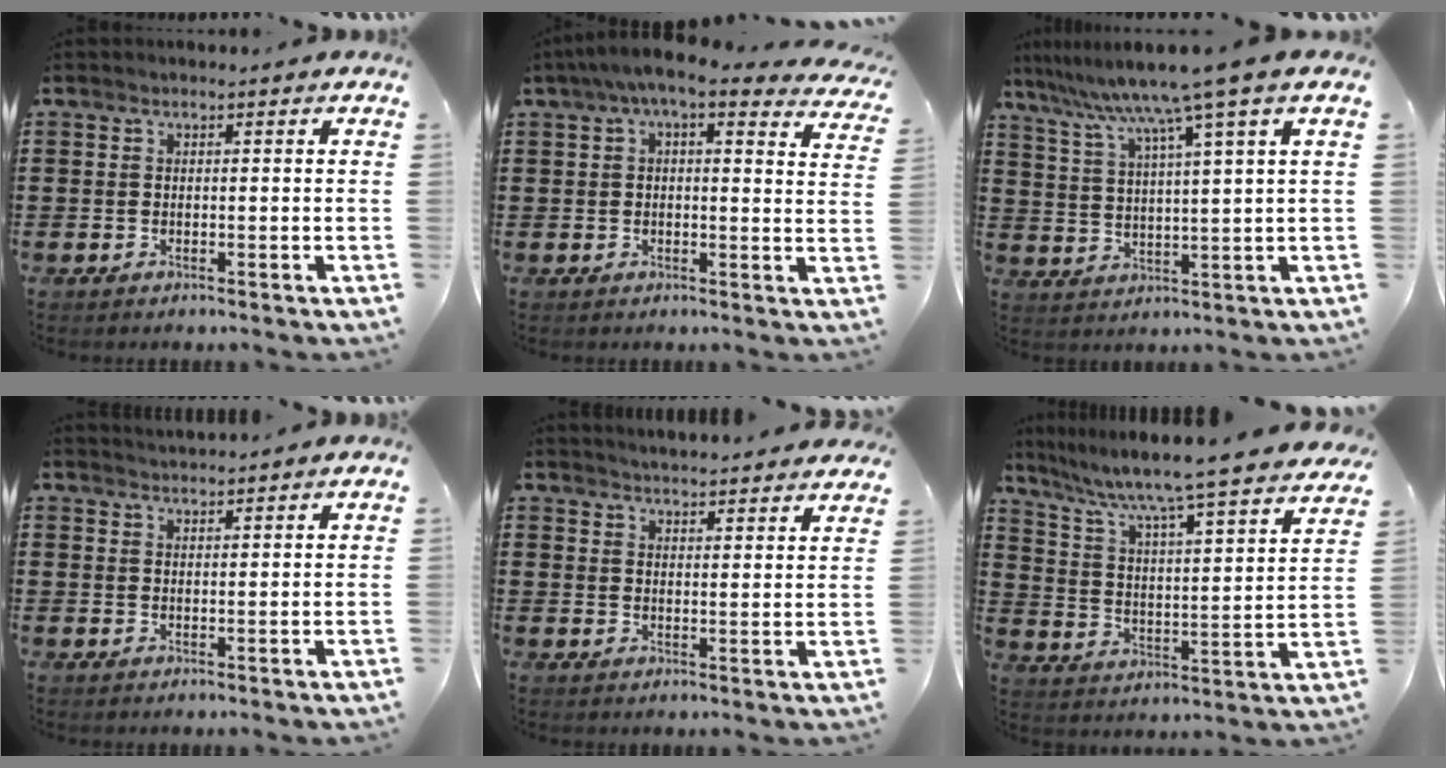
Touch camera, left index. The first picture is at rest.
{"total": 5.6, "force": [4.2, 0.5, 3.7], "torque": [-0.086, -0.014, 0.070]}
{"total": 8.5, "force": [6.5, -1.1, 5.3], "torque": [-0.127, -0.037, 0.103]}
{"total": 1.8, "force": [1.8, -0.1, 0.0], "torque": [-0.004, 0.000, 0.035]}
{"total": 3.6, "force": [3.6, -0.4, 0.1], "torque": [-0.013, -0.019, 0.065]}
{"total": 6.2, "force": [5.4, -0.9, 3.0], "torque": [-0.082, -0.057, 0.078]}